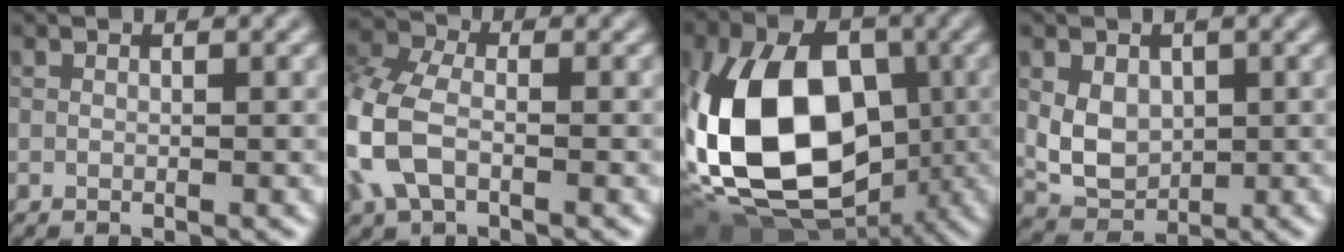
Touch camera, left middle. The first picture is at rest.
{"total": 6.8, "force": [-2.0, 4.3, 5.0], "torque": [-0.138, -0.002, -0.051]}
{"total": 17.2, "force": [-1.9, 11.6, 12.5], "torque": [-0.259, -0.007, -0.039]}
{"total": 4.2, "force": [0.4, 3.2, 2.7], "torque": [-0.052, -0.006, 0.012]}